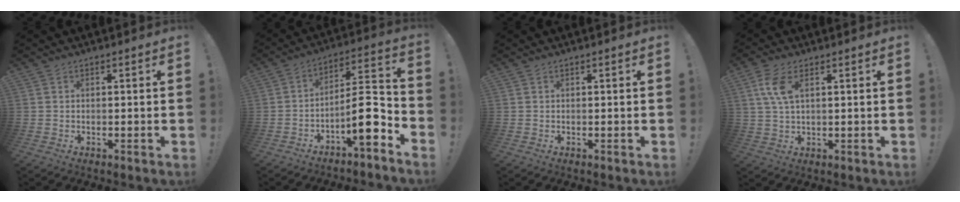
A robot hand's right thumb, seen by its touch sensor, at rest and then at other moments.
{"total": 12.5, "force": [-5.6, 3.5, 10.7], "torque": [-0.168, 0.021, -0.095]}
{"total": 0.0}
{"total": 7.2, "force": [2.7, 3.4, 5.7], "torque": [-0.118, -0.004, 0.047]}